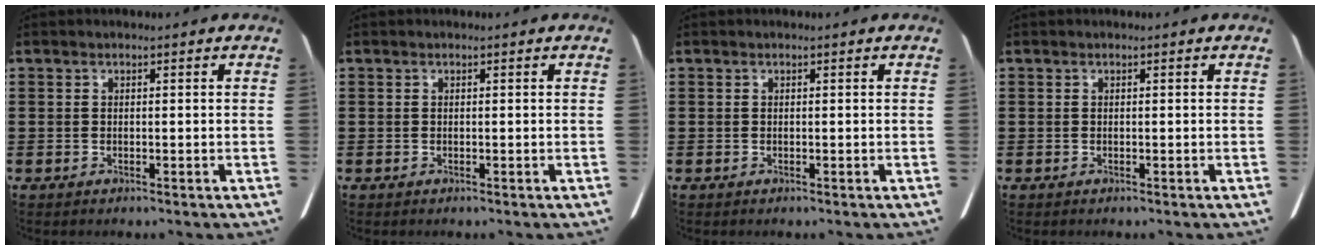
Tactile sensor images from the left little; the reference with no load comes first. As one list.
[{"total": 0.0}, {"total": 0.0}, {"total": 0.0}]